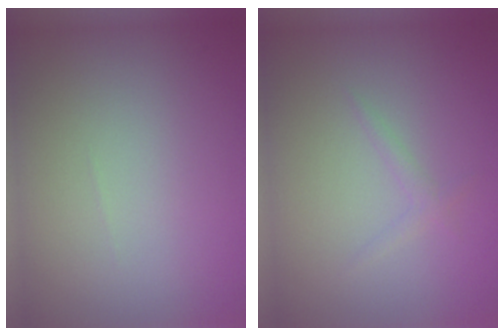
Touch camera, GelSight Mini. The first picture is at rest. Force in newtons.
{"total": 0.8, "press": 0.8, "slide": 0.0}